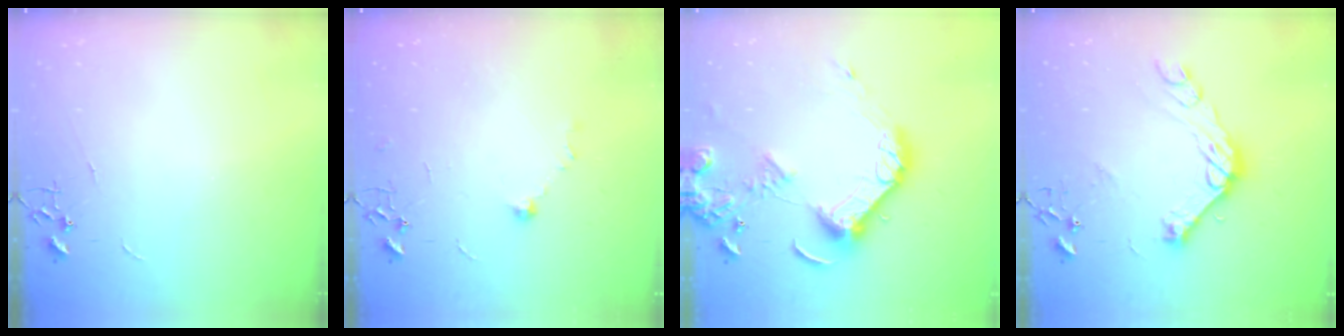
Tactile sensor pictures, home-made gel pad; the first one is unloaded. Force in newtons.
{"total": 7.8, "press": 7.6, "slide": 1.5}
{"total": 16.3, "press": 16.1, "slide": 2.7}
{"total": 15.5, "press": 15.5, "slide": 1.5}